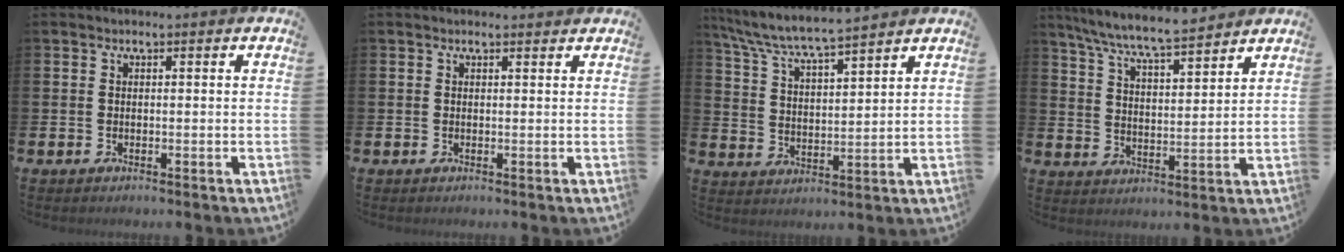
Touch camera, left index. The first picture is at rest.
{"total": 0.5, "force": [0.5, 0.1, 0.2], "torque": [0.004, -0.001, 0.006]}
{"total": 6.7, "force": [6.4, 0.3, 1.9], "torque": [-0.068, -0.039, 0.112]}
{"total": 7.6, "force": [7.2, 0.2, 2.4], "torque": [-0.077, -0.043, 0.129]}